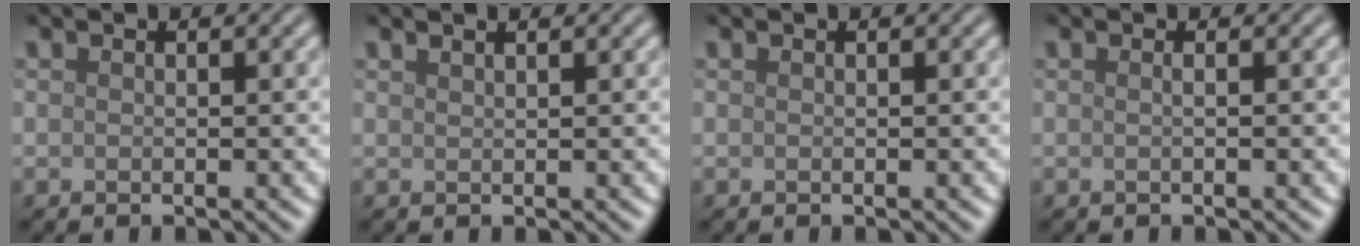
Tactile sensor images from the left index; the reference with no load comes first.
{"total": 0.8, "force": [0.7, 0.2, 0.4], "torque": [-0.002, -0.002, 0.006]}
{"total": 0.0}
{"total": 0.9, "force": [0.1, 0.4, 0.8], "torque": [-0.006, -0.005, -0.008]}